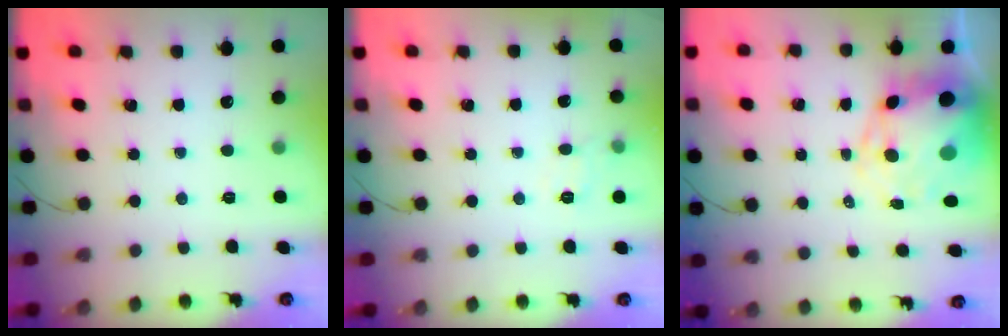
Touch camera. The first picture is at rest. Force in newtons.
{"total": 7.1, "press": 6.9, "slide": 1.5}
{"total": 12.8, "press": 12.3, "slide": 3.4}